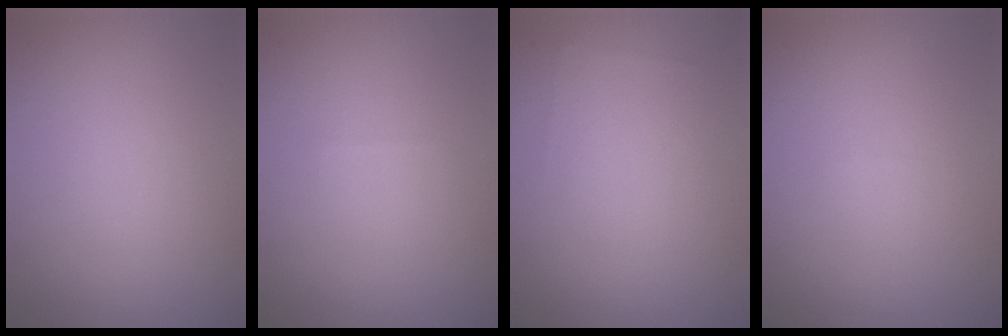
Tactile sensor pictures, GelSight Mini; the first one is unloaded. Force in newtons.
{"total": 0.0}
{"total": 0.0}
{"total": 0.0}